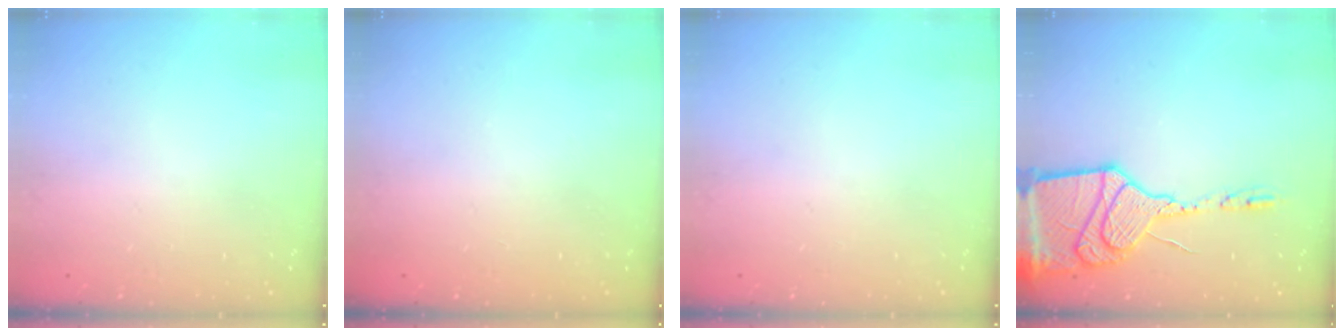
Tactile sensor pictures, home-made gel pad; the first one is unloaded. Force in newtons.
{"total": 0.0}
{"total": 0.0}
{"total": 24.1, "press": 21.5, "slide": 10.8}